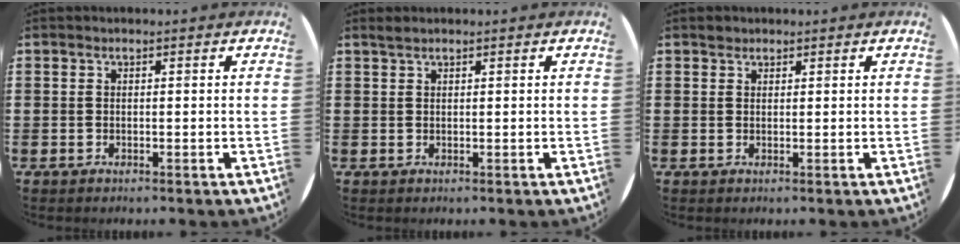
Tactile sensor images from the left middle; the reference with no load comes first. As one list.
[{"total": 0.6, "force": [0.5, 0.0, 0.1], "torque": [-0.004, -0.001, 0.011]}, {"total": 0.8, "force": [0.7, 0.4, 0.0], "torque": [0.006, -0.001, 0.012]}]